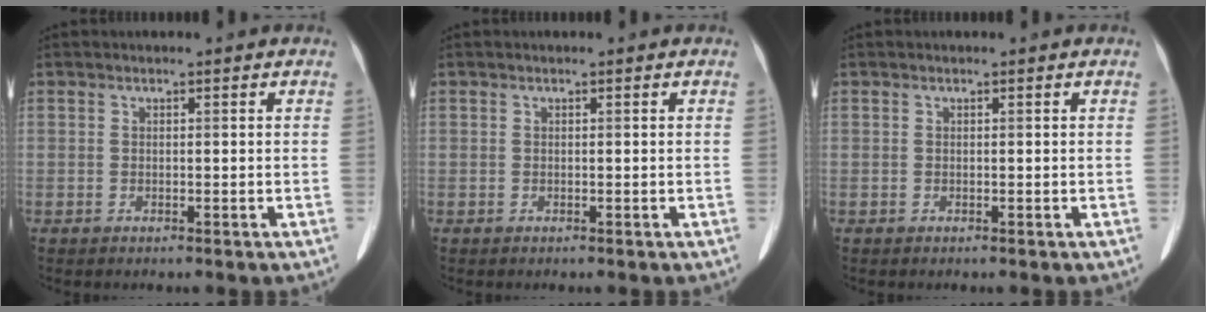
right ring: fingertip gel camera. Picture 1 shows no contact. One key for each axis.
{"total": 0.0}
{"total": 0.0}